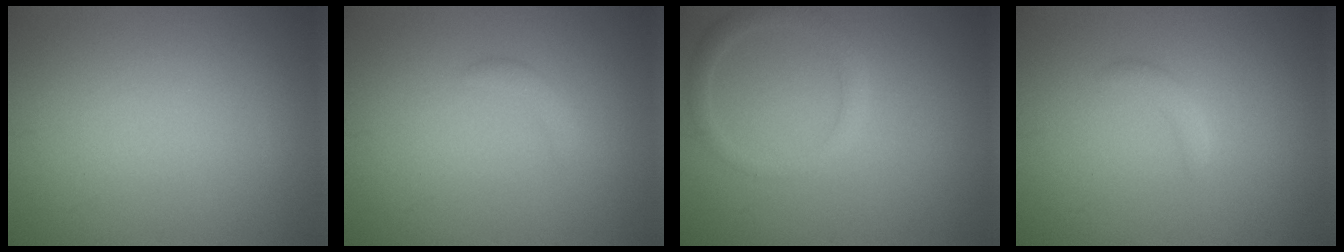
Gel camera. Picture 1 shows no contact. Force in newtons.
{"total": 1.0, "press": 1.0, "slide": 0.0}
{"total": 1.9, "press": 1.9, "slide": 0.1}
{"total": 1.2, "press": 1.2, "slide": 0.1}